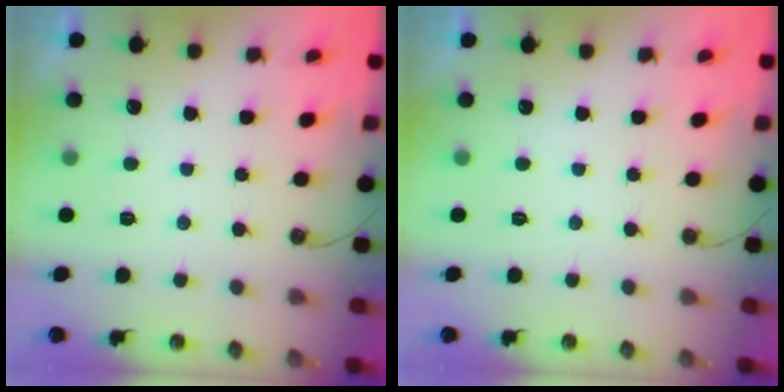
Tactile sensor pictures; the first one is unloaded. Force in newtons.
{"total": 0.0}